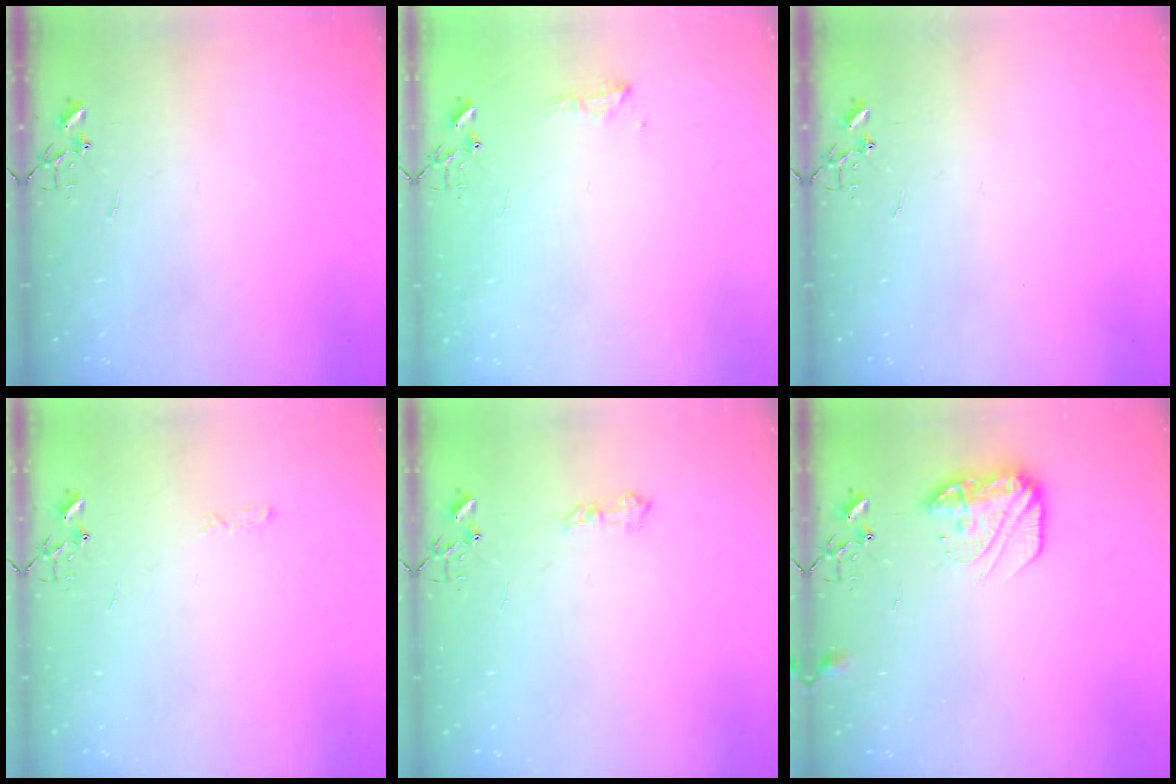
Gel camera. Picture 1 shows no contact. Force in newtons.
{"total": 7.6, "press": 7.6, "slide": 0.8}
{"total": 0.0}
{"total": 3.3, "press": 3.3, "slide": 0.5}
{"total": 7.0, "press": 6.9, "slide": 0.9}
{"total": 12.8, "press": 12.8, "slide": 0.7}